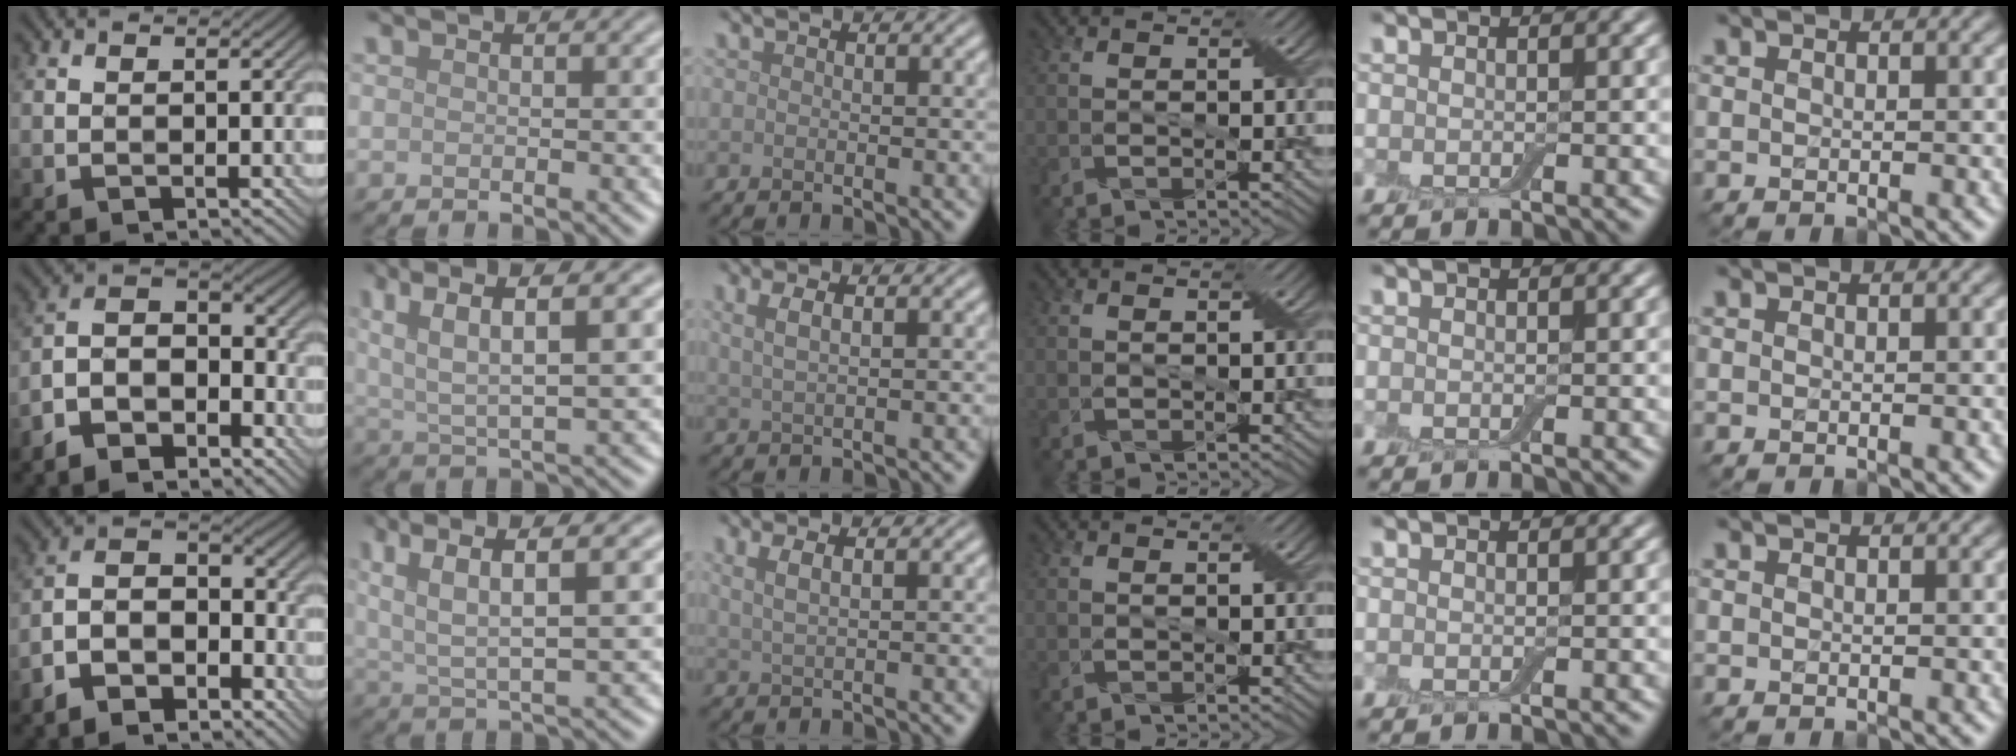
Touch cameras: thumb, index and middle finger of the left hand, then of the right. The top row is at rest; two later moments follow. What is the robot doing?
{"motion": "extract", "object": "backpack"}